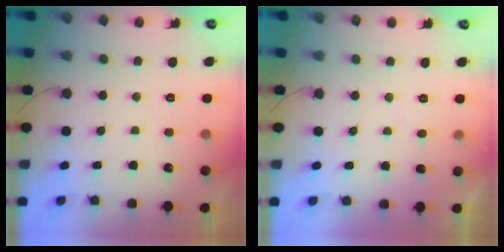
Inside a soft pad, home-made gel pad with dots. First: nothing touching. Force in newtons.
{"total": 2.3, "press": 2.3, "slide": 0.2}